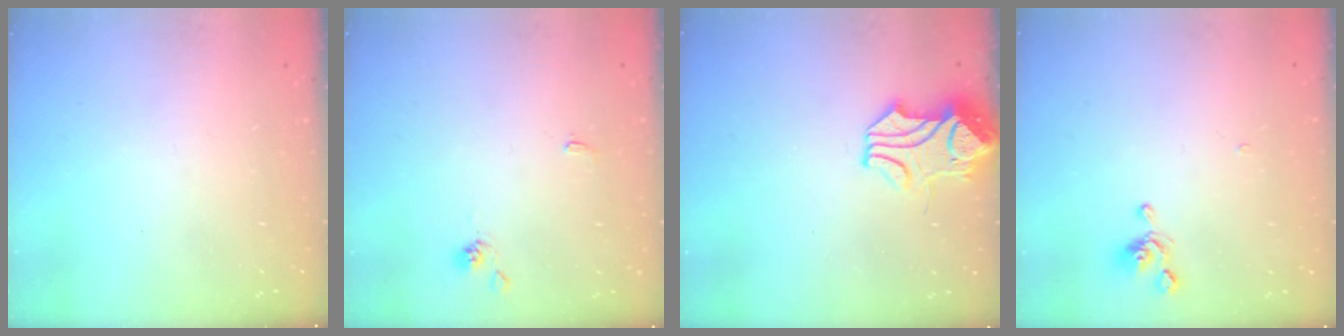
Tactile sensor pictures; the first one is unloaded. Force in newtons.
{"total": 1.1, "press": 1.1, "slide": 0.4}
{"total": 2.1, "press": 2.0, "slide": 0.7}
{"total": 1.4, "press": 1.3, "slide": 0.6}